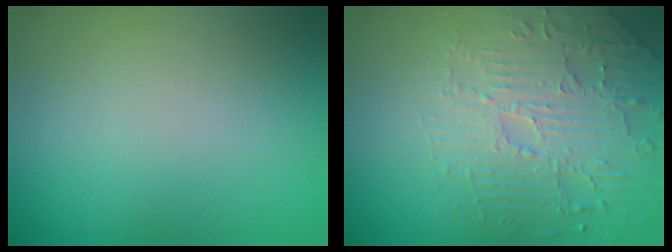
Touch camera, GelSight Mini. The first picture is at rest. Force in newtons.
{"total": 4.6, "press": 3.8, "slide": 2.6}